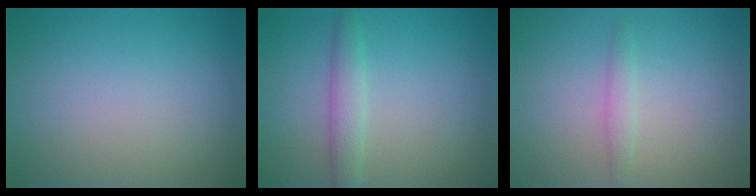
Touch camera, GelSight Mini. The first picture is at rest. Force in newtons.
{"total": 2.1, "press": 2.1, "slide": 0.1}
{"total": 1.2, "press": 1.2, "slide": 0.1}